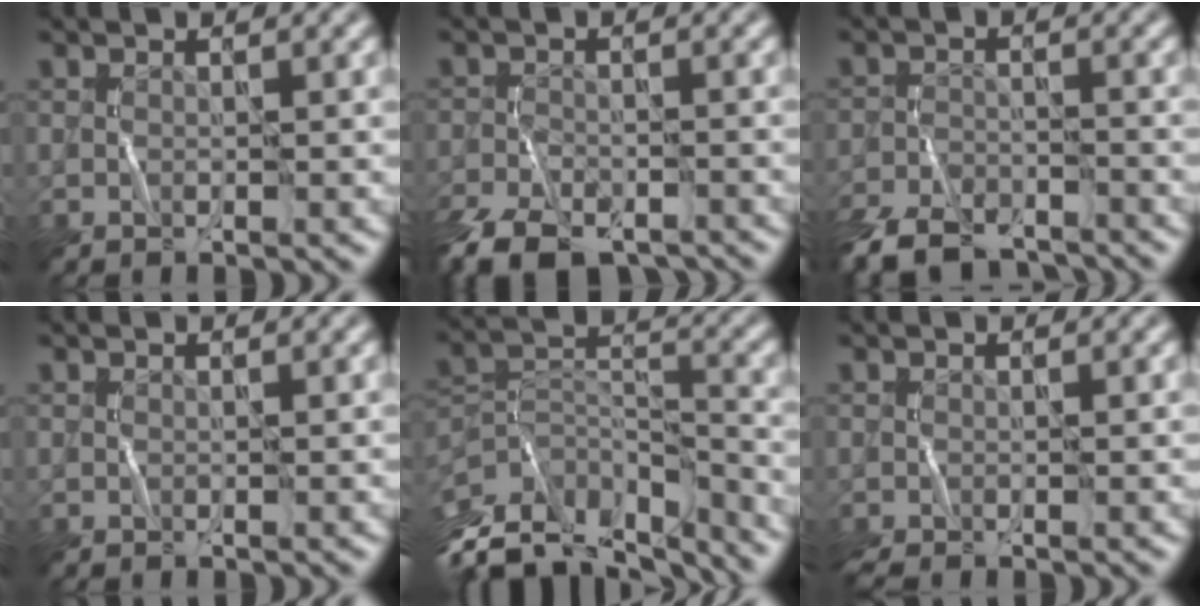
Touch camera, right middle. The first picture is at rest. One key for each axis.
{"total": 8.6, "fx": -7.0, "fy": 3.5, "fz": 3.5, "tx": -0.074, "ty": -0.032, "tz": -0.115}
{"total": 8.4, "fx": -7.4, "fy": 2.9, "fz": 2.7, "tx": -0.055, "ty": -0.023, "tz": -0.130}
{"total": 0.0}
{"total": 12.3, "fx": -9.2, "fy": 5.9, "fz": 5.6, "tx": -0.120, "ty": 0.020, "tz": -0.136}
{"total": 0.5, "fx": -0.3, "fy": 0.1, "fz": 0.4, "tx": -0.010, "ty": -0.003, "tz": -0.006}